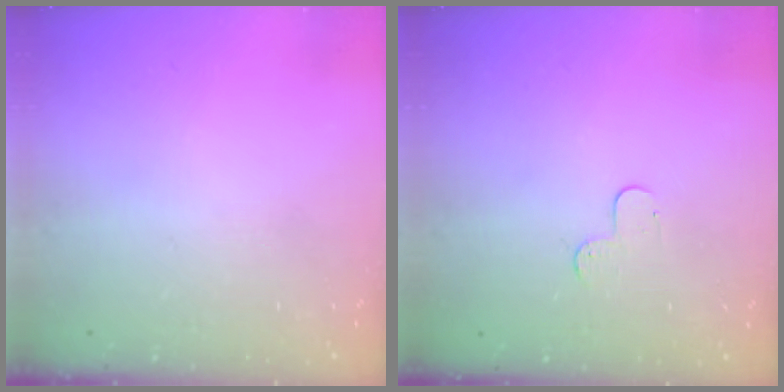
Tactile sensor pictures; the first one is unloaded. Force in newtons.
{"total": 4.6, "press": 4.6, "slide": 0.5}